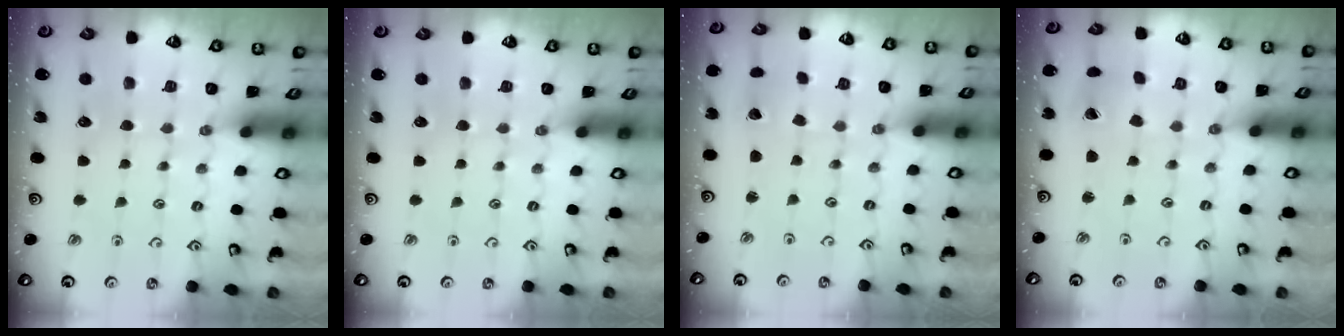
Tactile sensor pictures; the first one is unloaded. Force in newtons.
{"total": 0.0}
{"total": 1.7, "press": 1.7, "slide": 0.1}
{"total": 2.7, "press": 2.7, "slide": 0.4}